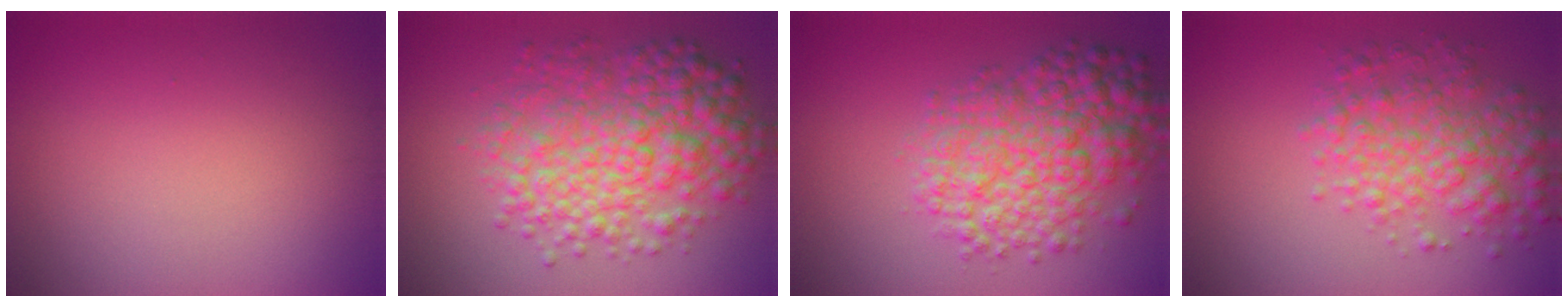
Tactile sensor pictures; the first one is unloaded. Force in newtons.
{"total": 7.9, "press": 7.9, "slide": 0.1}
{"total": 7.4, "press": 7.4, "slide": 0.2}
{"total": 5.0, "press": 5.0, "slide": 0.1}